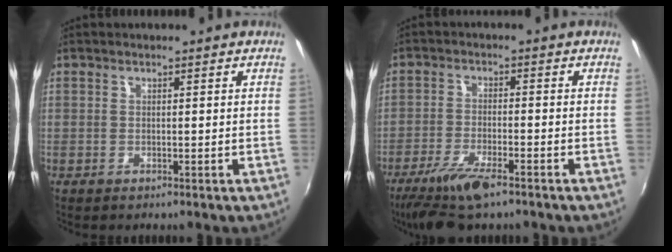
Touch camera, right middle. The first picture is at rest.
{"total": 9.4, "force": [-6.8, 2.3, 6.1], "torque": [-0.141, -0.021, -0.127]}